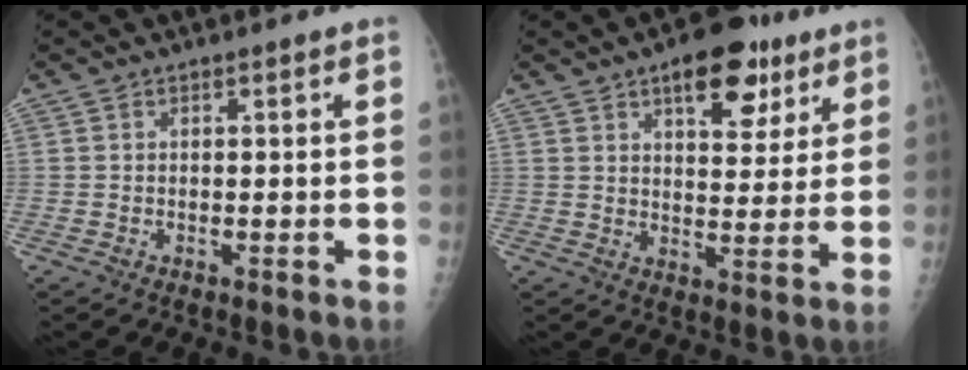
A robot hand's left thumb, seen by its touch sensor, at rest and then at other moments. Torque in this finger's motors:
{"motor_torque": [1.23, 1.29, 0.78, -0.64, 0.04]}